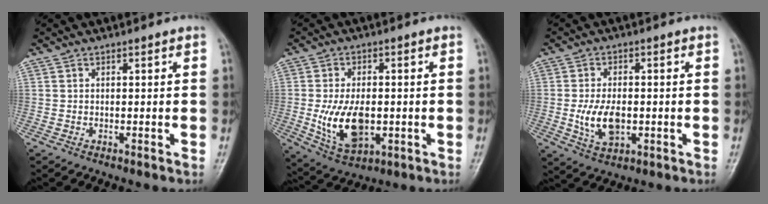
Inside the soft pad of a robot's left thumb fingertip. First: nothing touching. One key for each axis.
{"total": 11.3, "fx": -1.5, "fy": 6.7, "fz": 9.0, "tx": -0.155, "ty": -0.006, "tz": -0.014}
{"total": 7.7, "fx": -1.1, "fy": 4.5, "fz": 6.1, "tx": -0.109, "ty": -0.003, "tz": -0.014}